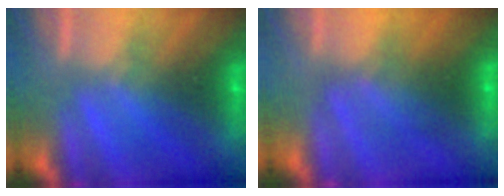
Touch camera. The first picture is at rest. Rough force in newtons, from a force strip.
{"total": 2.6}